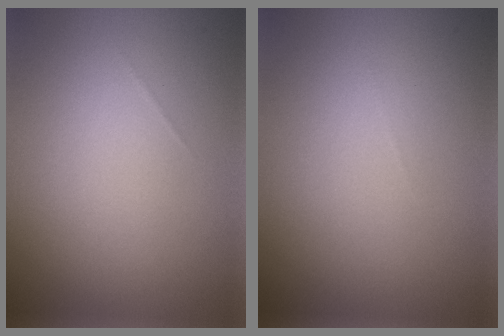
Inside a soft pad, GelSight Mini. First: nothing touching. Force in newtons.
{"total": 0.0}